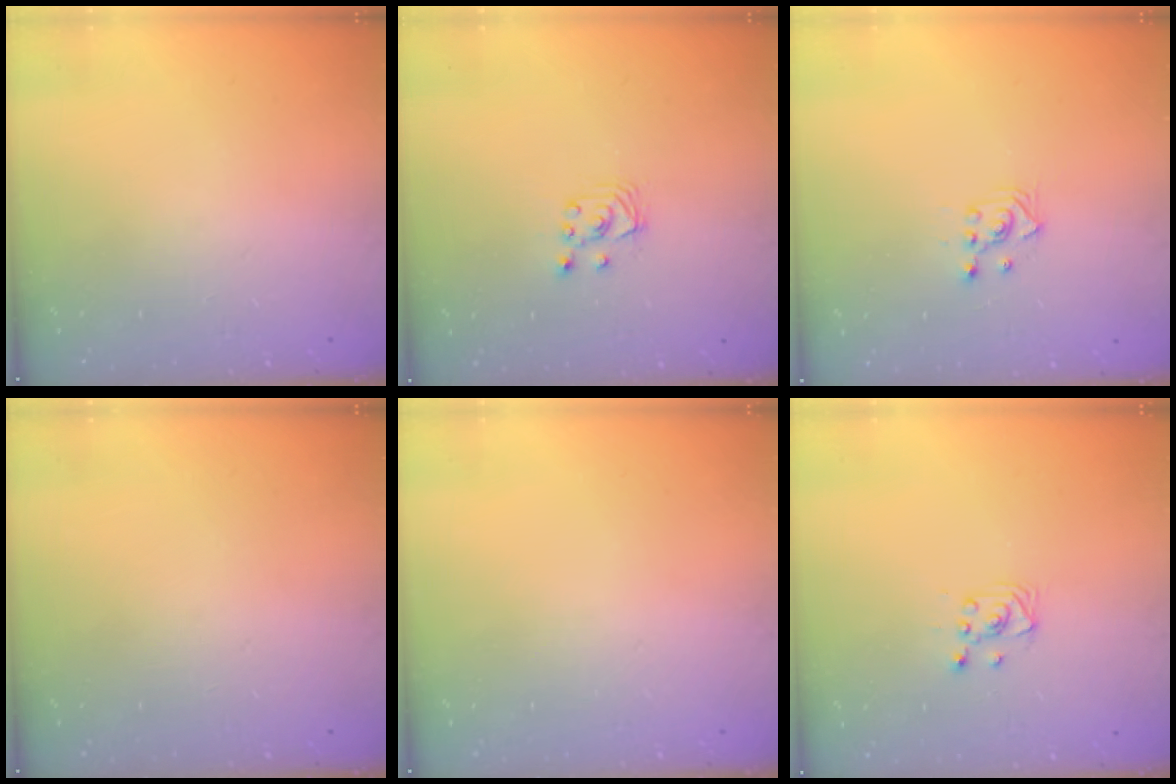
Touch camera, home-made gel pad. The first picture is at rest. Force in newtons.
{"total": 3.0, "press": 3.0, "slide": 0.3}
{"total": 2.9, "press": 2.9, "slide": 0.2}
{"total": 0.0}
{"total": 0.0}
{"total": 2.9, "press": 2.9, "slide": 0.4}